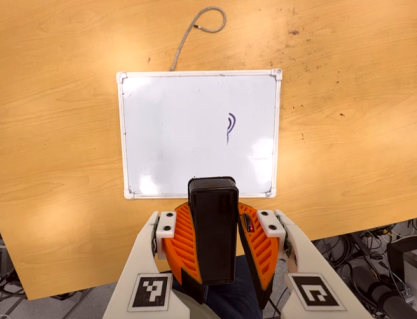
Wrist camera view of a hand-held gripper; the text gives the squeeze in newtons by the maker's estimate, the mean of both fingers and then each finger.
{"total": 8.9, "left": 8.6, "right": 9.2}